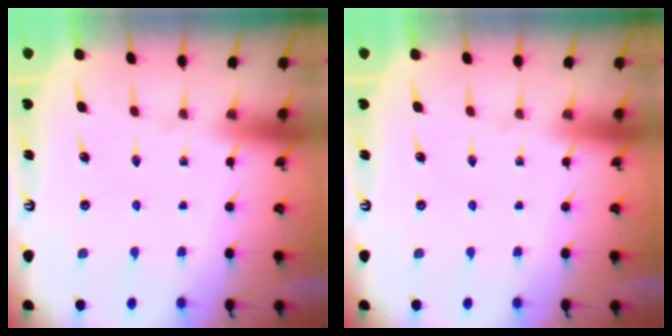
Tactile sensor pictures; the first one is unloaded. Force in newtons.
{"total": 0.0}